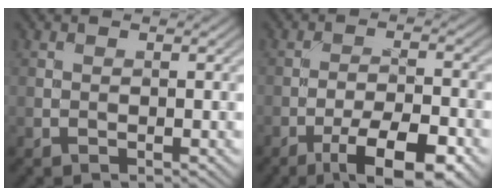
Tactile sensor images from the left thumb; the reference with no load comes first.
{"total": 9.5, "force": [-5.6, 2.8, 7.1], "torque": [-0.119, 0.002, -0.089]}